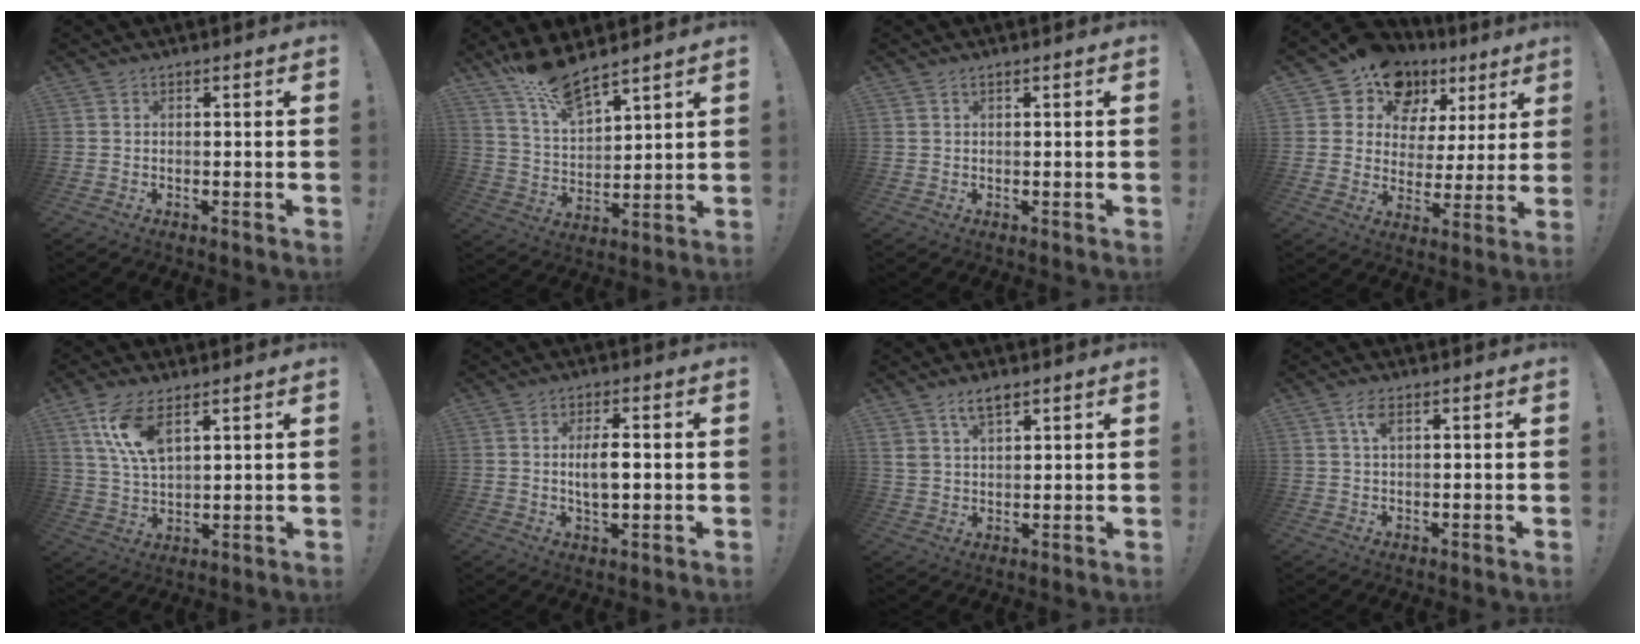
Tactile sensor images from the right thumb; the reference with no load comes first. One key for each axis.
{"total": 11.7, "fx": 10.3, "fy": 2.5, "fz": 4.8, "tx": -0.105, "ty": -0.068, "tz": 0.189}
{"total": 1.0, "fx": 0.9, "fy": 0.1, "fz": 0.5, "tx": -0.011, "ty": 0.000, "tz": 0.017}
{"total": 13.4, "fx": 9.2, "fy": 8.9, "fz": 4.0, "tx": -0.063, "ty": -0.063, "tz": 0.168}
{"total": 10.9, "fx": 6.1, "fy": 4.7, "fz": 7.8, "tx": -0.157, "ty": -0.017, "tz": 0.113}
{"total": 5.8, "fx": 0.1, "fy": 2.2, "fz": 5.4, "tx": -0.096, "ty": -0.005, "tz": -0.006}
{"total": 5.7, "fx": 4.1, "fy": 2.4, "fz": 3.2, "tx": -0.056, "ty": -0.015, "tz": 0.075}
{"total": 3.5, "fx": 1.3, "fy": 1.3, "fz": 2.9, "tx": -0.061, "ty": 0.004, "tz": 0.023}